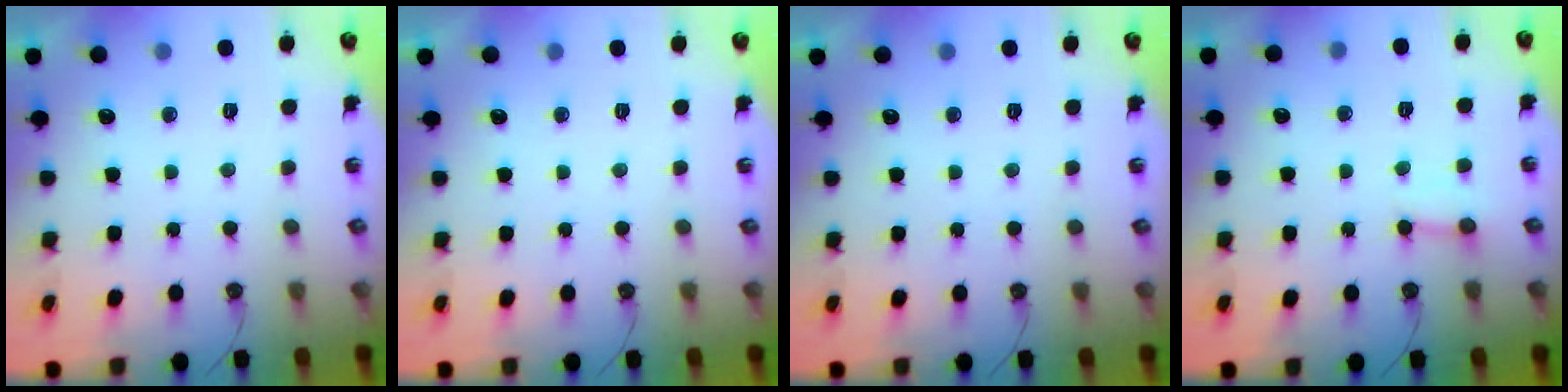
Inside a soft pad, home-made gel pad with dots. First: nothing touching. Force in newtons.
{"total": 0.0}
{"total": 0.0}
{"total": 3.0, "press": 3.0, "slide": 0.3}